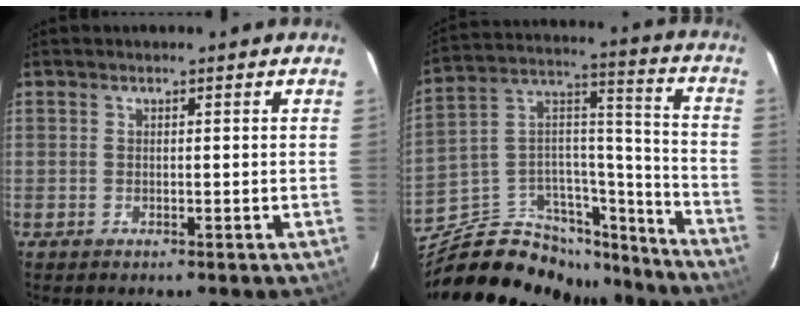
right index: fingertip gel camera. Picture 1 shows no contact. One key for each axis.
{"total": 24.1, "fx": -18.9, "fy": 11.6, "fz": 9.5, "tx": -0.178, "ty": 0.077, "tz": -0.277}